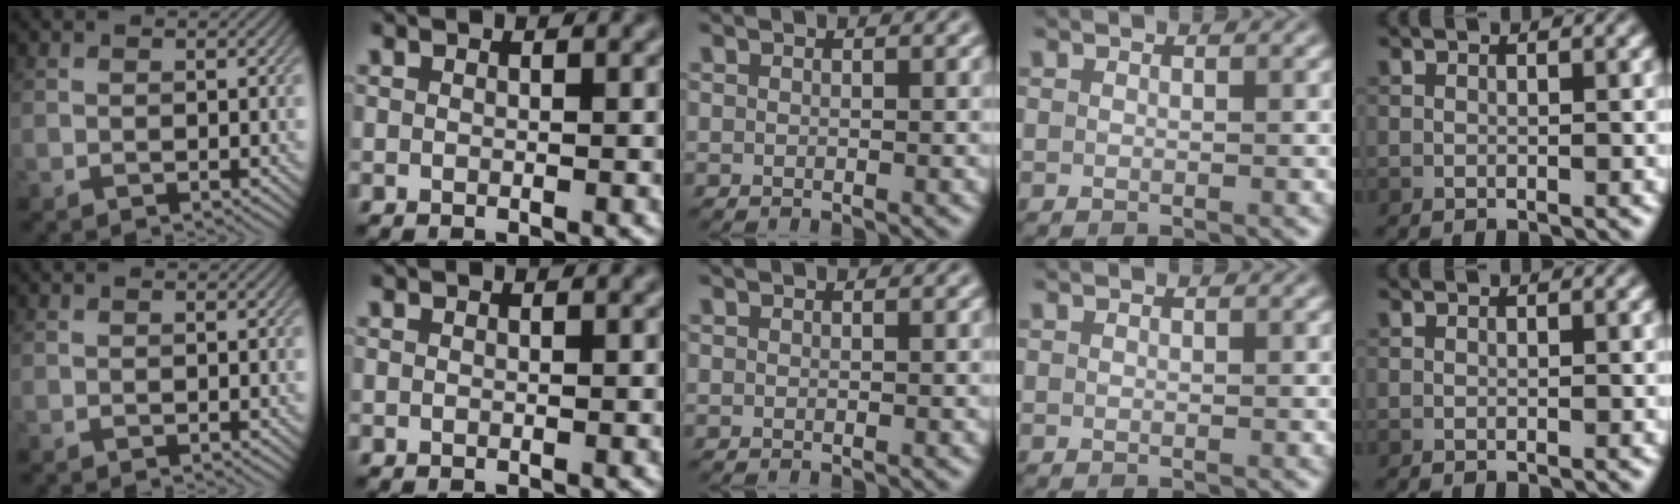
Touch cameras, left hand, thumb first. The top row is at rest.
{}